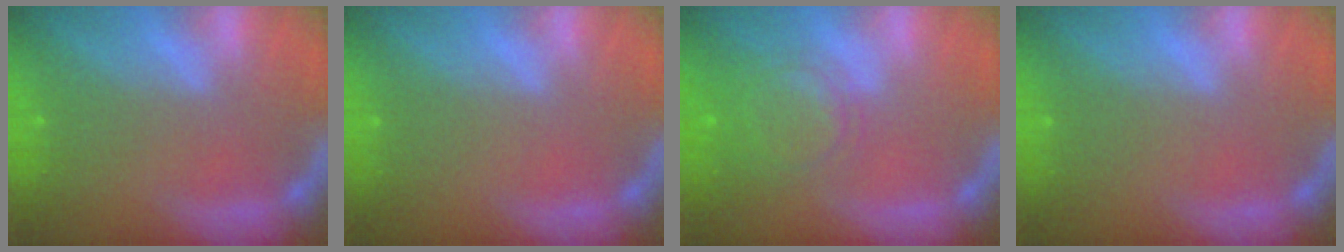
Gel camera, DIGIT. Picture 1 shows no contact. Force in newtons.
{"total": 0.0}
{"total": 5.1}
{"total": 0.0}